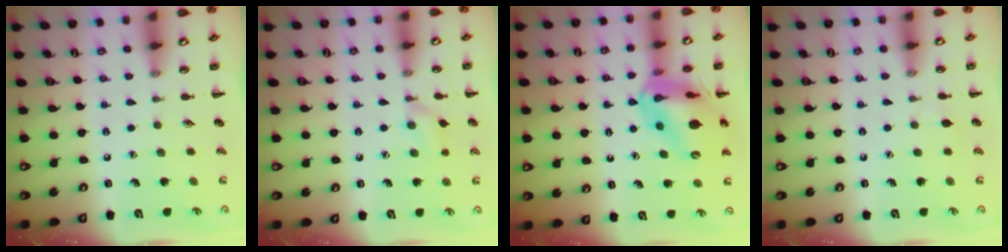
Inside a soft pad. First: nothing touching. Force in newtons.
{"total": 7.1, "press": 6.7, "slide": 2.3}
{"total": 17.9, "press": 17.7, "slide": 3.1}
{"total": 2.8, "press": 2.6, "slide": 0.8}